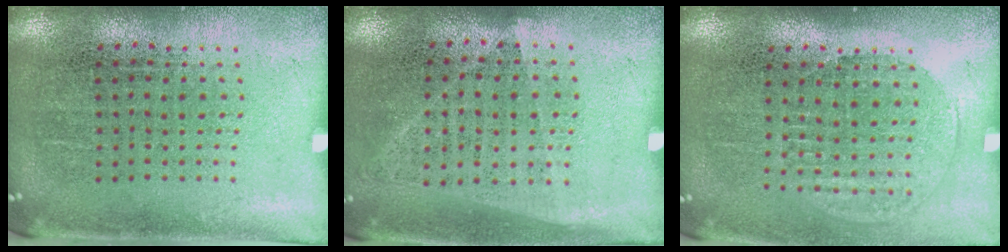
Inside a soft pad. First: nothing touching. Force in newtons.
{"total": 1.0, "press": 0.9, "slide": 0.4}
{"total": 1.4, "press": 1.1, "slide": 0.7}